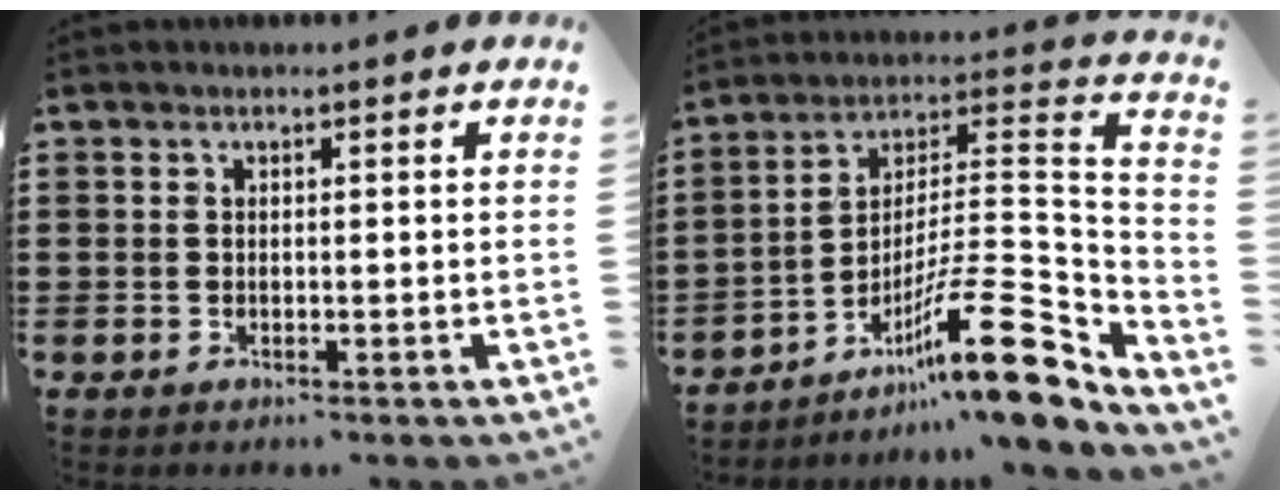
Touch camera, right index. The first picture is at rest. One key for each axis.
{"total": 16.3, "fx": -9.3, "fy": 3.3, "fz": 13.0, "tx": -0.196, "ty": 0.009, "tz": -0.160}